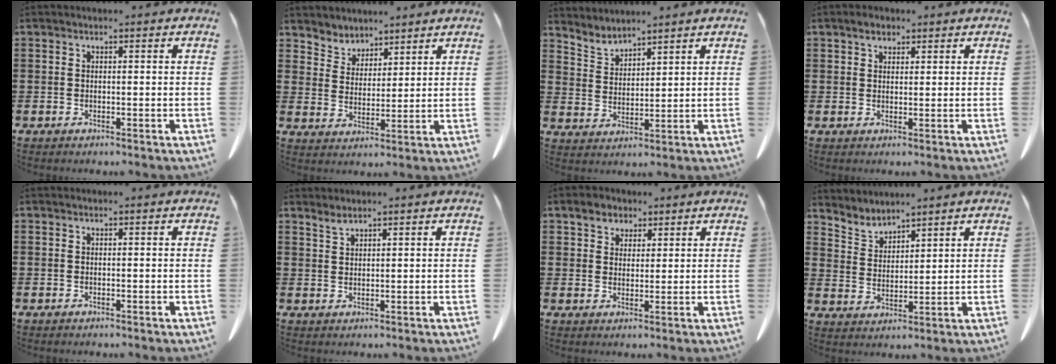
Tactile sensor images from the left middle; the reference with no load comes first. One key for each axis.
{"total": 4.1, "fx": 3.8, "fy": 1.5, "fz": -0.7, "tx": -0.007, "ty": -0.016, "tz": 0.071}
{"total": 3.4, "fx": 3.3, "fy": 0.4, "fz": 0.2, "tx": -0.018, "ty": -0.018, "tz": 0.062}
{"total": 2.2, "fx": 1.7, "fy": 1.1, "fz": 0.9, "tx": -0.014, "ty": 0.001, "tz": 0.032}
{"total": 0.0}
{"total": 1.7, "fx": 1.5, "fy": 0.1, "fz": 0.7, "tx": -0.017, "ty": -0.003, "tz": 0.030}
{"total": 3.6, "fx": 2.6, "fy": 2.3, "fz": 1.1, "tx": -0.025, "ty": 0.007, "tz": 0.048}
{"total": 3.6, "fx": 3.5, "fy": 0.8, "fz": 0.1, "tx": -0.017, "ty": -0.016, "tz": 0.065}